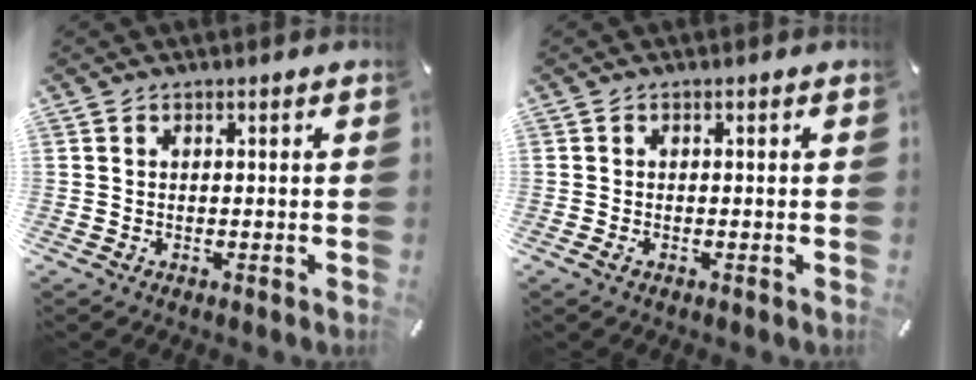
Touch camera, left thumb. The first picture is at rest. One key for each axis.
{"total": 1.0, "fx": -0.4, "fy": 0.6, "fz": 0.6, "tx": -0.011, "ty": -0.001, "tz": -0.009}